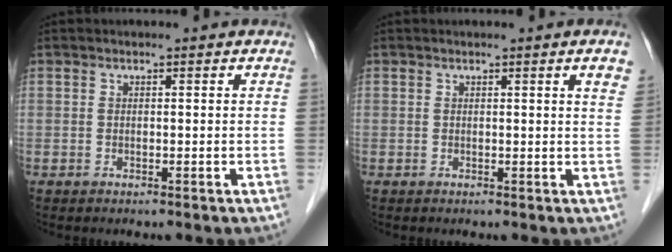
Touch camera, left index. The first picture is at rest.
{"total": 2.6, "force": [1.5, -0.1, 2.1], "torque": [-0.024, -0.003, 0.012]}